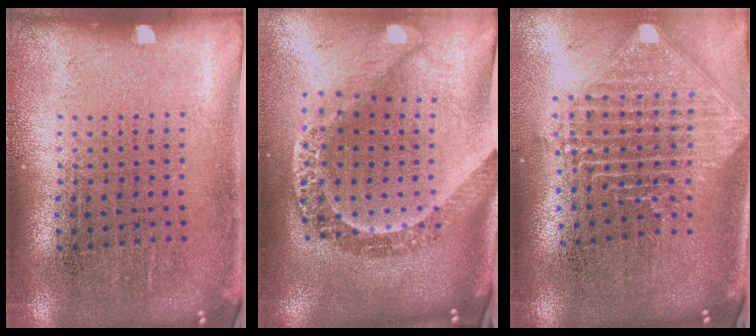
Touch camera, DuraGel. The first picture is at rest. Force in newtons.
{"total": 3.0, "press": 2.3, "slide": 1.9}
{"total": 2.4, "press": 1.9, "slide": 1.5}